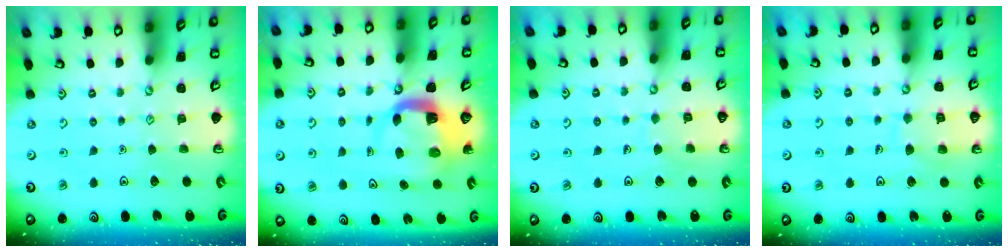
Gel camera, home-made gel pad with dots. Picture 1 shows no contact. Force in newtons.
{"total": 5.6, "press": 5.5, "slide": 0.9}
{"total": 5.1, "press": 5.1, "slide": 0.3}
{"total": 7.5, "press": 7.5, "slide": 0.7}